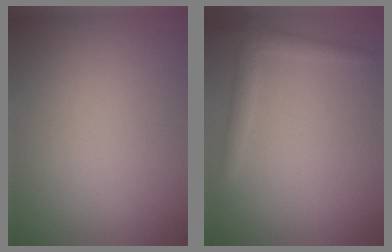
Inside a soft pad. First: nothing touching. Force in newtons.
{"total": 2.0, "press": 2.0, "slide": 0.3}